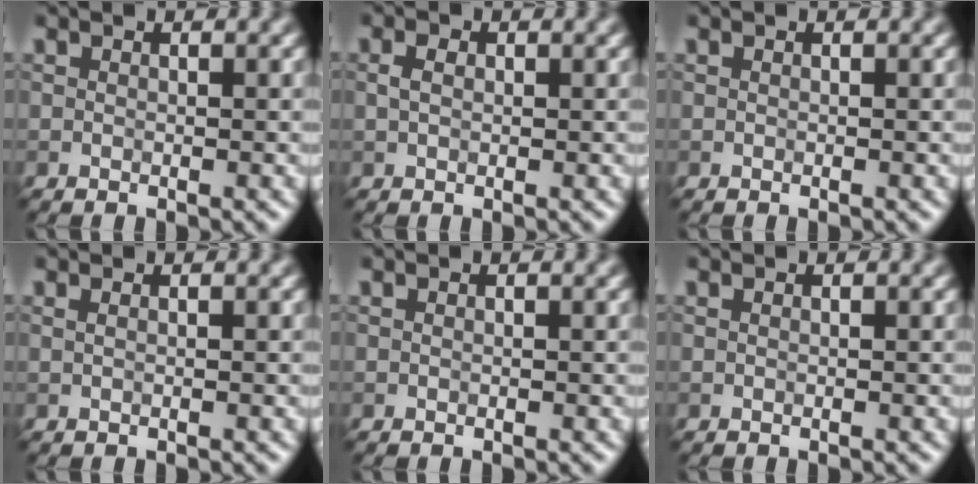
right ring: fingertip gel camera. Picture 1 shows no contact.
{"total": 1.3, "force": [0.2, 0.9, 0.9], "torque": [-0.019, 0.004, 0.002]}
{"total": 0.0}
{"total": 0.8, "force": [0.4, 0.4, 0.6], "torque": [-0.008, -0.001, -0.001]}
{"total": 0.0}
{"total": 0.0}